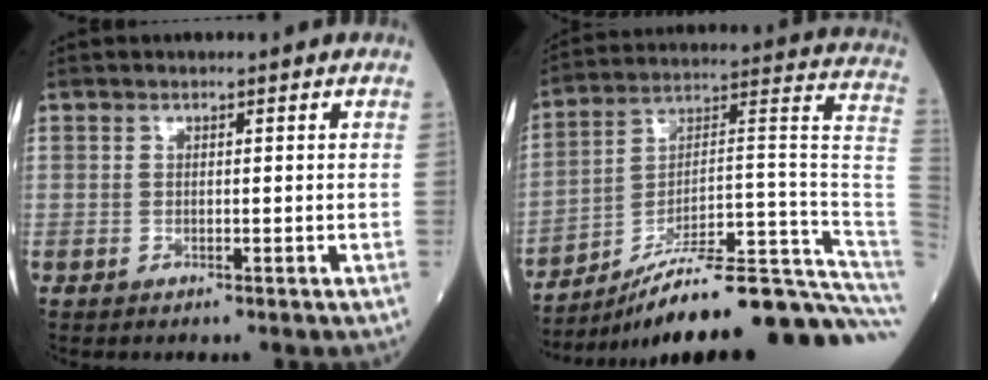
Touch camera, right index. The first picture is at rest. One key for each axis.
{"total": 27.1, "fx": -21.7, "fy": 0.7, "fz": 16.2, "tx": -0.126, "ty": 0.039, "tz": -0.321}